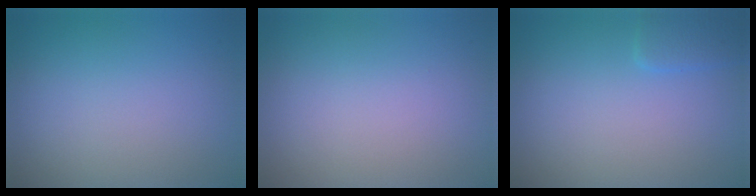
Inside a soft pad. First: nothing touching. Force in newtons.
{"total": 0.0}
{"total": 1.4, "press": 1.4, "slide": 0.1}